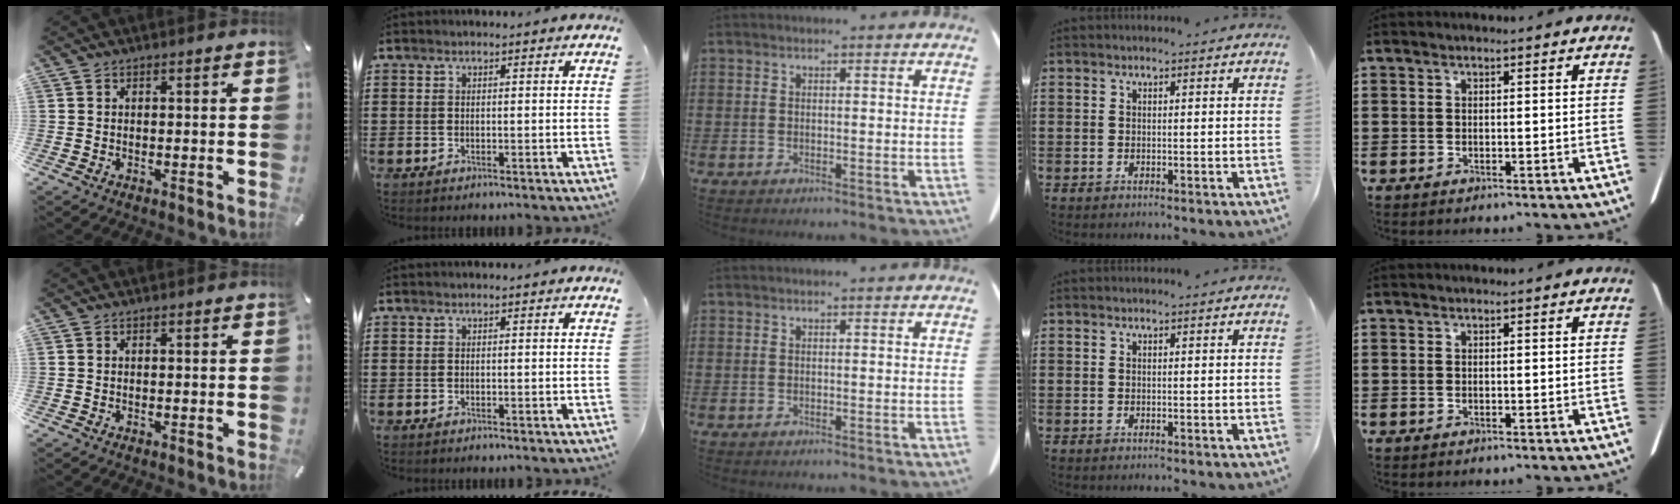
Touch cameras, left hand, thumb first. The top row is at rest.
{}